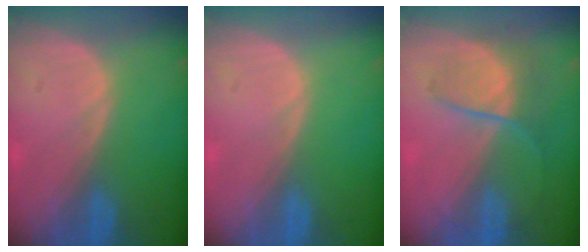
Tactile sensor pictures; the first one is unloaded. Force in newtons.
{"total": 0.0}
{"total": 6.6, "press": 6.2, "slide": 2.3}